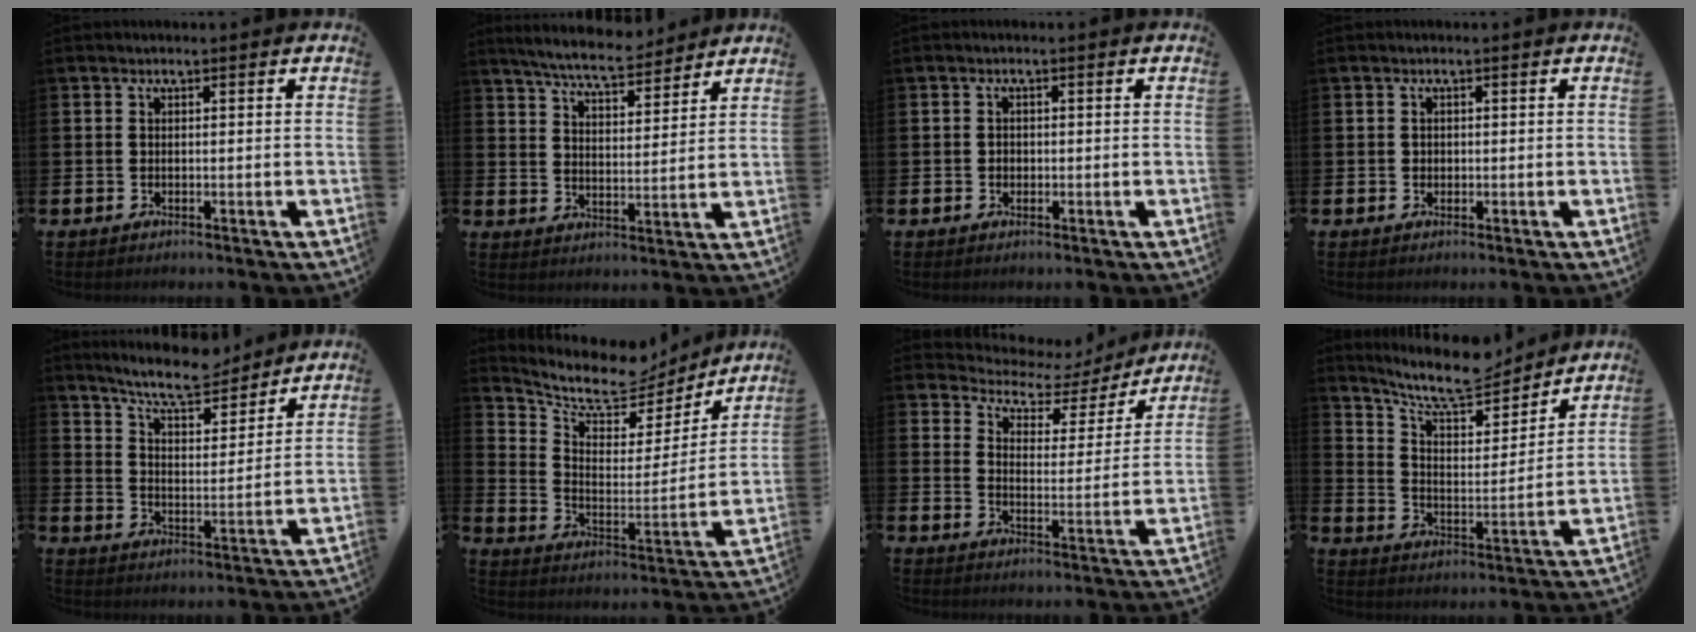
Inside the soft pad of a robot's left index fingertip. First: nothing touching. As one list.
[{"total": 7.0, "force": [6.6, 1.0, 2.1], "torque": [-0.060, -0.032, 0.117]}, {"total": 0.9, "force": [-0.2, 0.9, 0.2], "torque": [0.004, 0.003, -0.008]}, {"total": 0.7, "force": [0.0, 0.7, 0.2], "torque": [0.005, 0.003, -0.003]}, {"total": 8.2, "force": [7.7, 1.3, 2.6], "torque": [-0.068, -0.044, 0.135]}, {"total": 8.4, "force": [7.3, 3.3, 2.5], "torque": [-0.082, -0.057, 0.120]}, {"total": 4.6, "force": [3.9, 2.2, 0.9], "torque": [-0.050, -0.030, 0.060]}, {"total": 10.5, "force": [9.3, 2.7, 4.0], "torque": [-0.105, -0.059, 0.162]}]